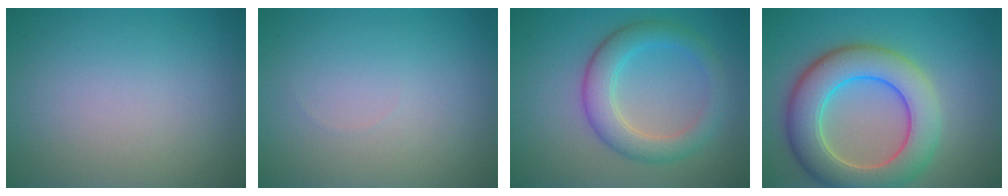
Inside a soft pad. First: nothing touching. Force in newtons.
{"total": 0.0}
{"total": 4.5, "press": 4.5, "slide": 0.1}
{"total": 8.6, "press": 8.6, "slide": 0.7}